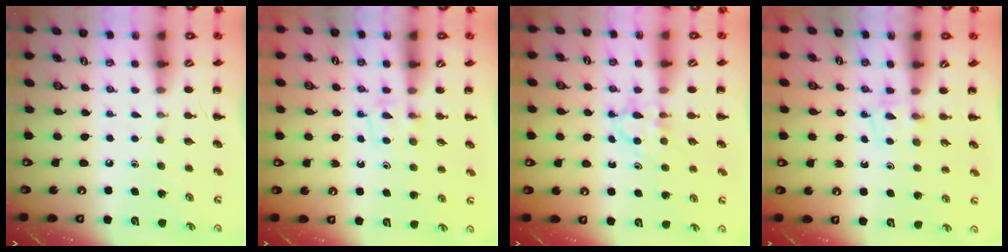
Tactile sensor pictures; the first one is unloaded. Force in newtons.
{"total": 4.8, "press": 4.4, "slide": 1.8}
{"total": 3.5, "press": 3.2, "slide": 1.3}
{"total": 5.1, "press": 4.9, "slide": 1.4}